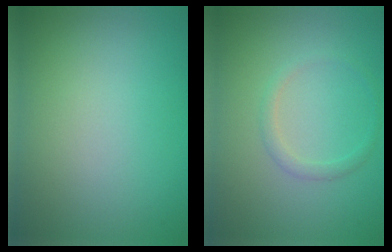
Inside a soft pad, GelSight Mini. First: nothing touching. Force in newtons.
{"total": 1.2, "press": 1.2, "slide": 0.1}